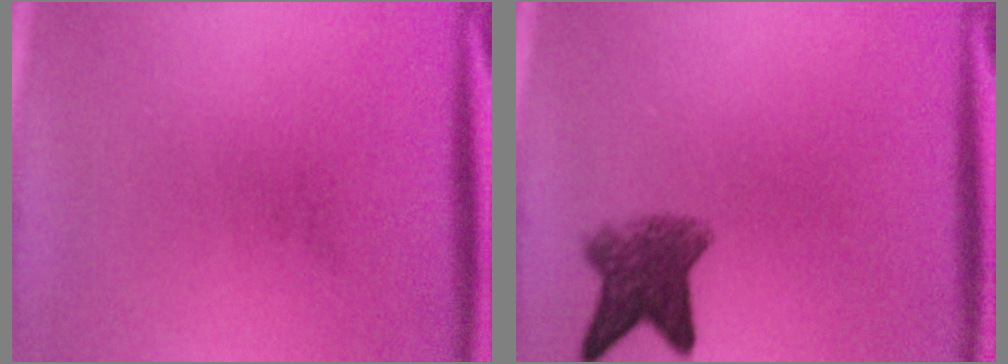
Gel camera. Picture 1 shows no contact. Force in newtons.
{"total": 5.7}